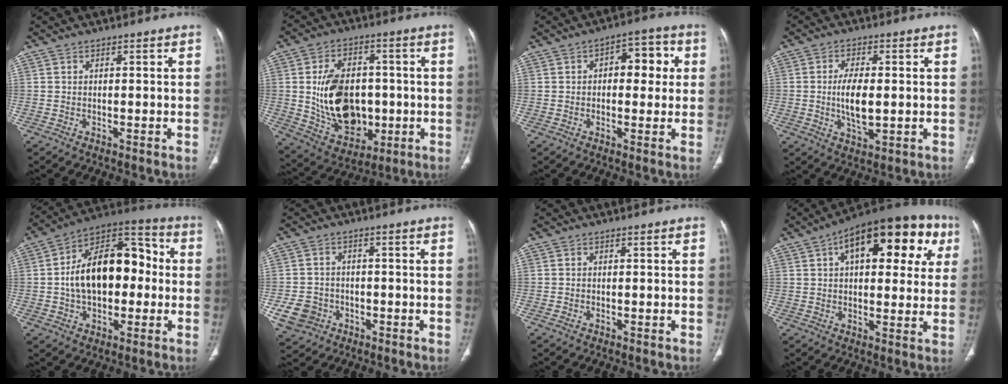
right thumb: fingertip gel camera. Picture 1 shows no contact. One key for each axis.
{"total": 17.5, "fx": -0.7, "fy": 12.2, "fz": 12.5, "tx": -0.176, "ty": 0.002, "tz": 0.013}
{"total": 8.4, "fx": 1.5, "fy": 4.9, "fz": 6.7, "tx": -0.049, "ty": 0.018, "tz": 0.017}
{"total": 7.6, "fx": -0.4, "fy": 3.5, "fz": 6.8, "tx": -0.123, "ty": -0.009, "tz": -0.005}
{"total": 20.1, "fx": 0.2, "fy": 12.3, "fz": 15.9, "tx": -0.228, "ty": 0.042, "tz": -0.001}
{"total": 6.9, "fx": -2.4, "fy": 6.1, "fz": 2.3, "tx": -0.036, "ty": 0.017, "tz": -0.032}
{"total": 0.7, "fx": -0.2, "fy": 0.5, "fz": 0.4, "tx": -0.013, "ty": 0.004, "tz": -0.003}
{"total": 22.9, "fx": 8.4, "fy": 11.2, "fz": 18.1, "tx": -0.218, "ty": 0.026, "tz": 0.114}